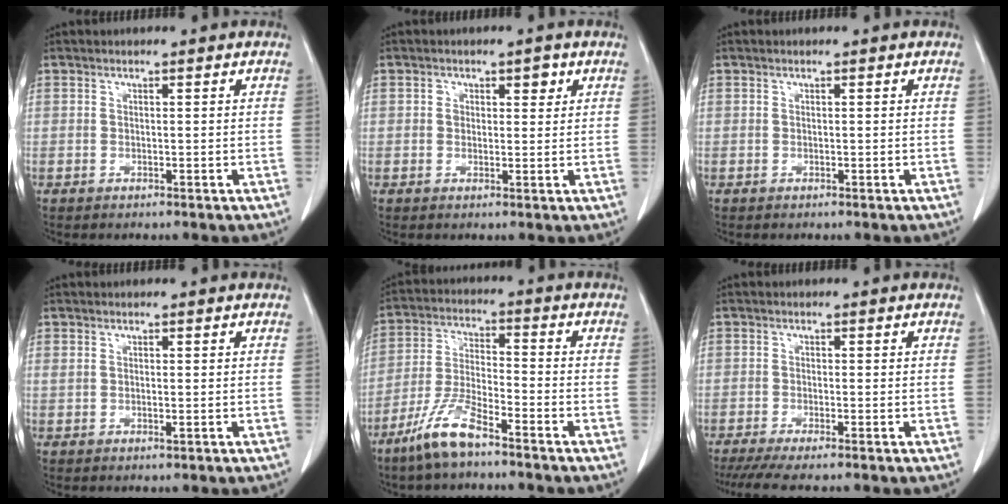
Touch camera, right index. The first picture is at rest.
{"total": 2.6, "force": [1.0, 1.8, 1.6], "torque": [-0.018, 0.006, 0.015]}
{"total": 0.0}
{"total": 0.8, "force": [0.2, 0.3, 0.7], "torque": [-0.020, -0.003, 0.009]}
{"total": 8.5, "force": [-6.1, 1.3, 5.8], "torque": [-0.129, -0.014, -0.123]}
{"total": 5.5, "force": [-4.6, -0.2, 3.1], "torque": [-0.041, -0.013, -0.075]}